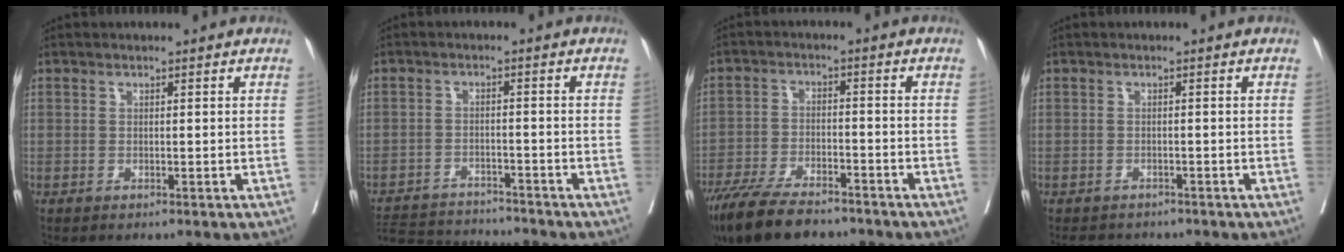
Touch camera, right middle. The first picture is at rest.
{"total": 9.4, "force": [-9.3, 0.4, 1.2], "torque": [-0.020, 0.003, -0.148]}
{"total": 12.1, "force": [-9.7, 3.2, 6.4], "torque": [-0.111, -0.025, -0.164]}
{"total": 3.5, "force": [-3.2, 1.3, 0.6], "torque": [-0.008, -0.004, -0.044]}